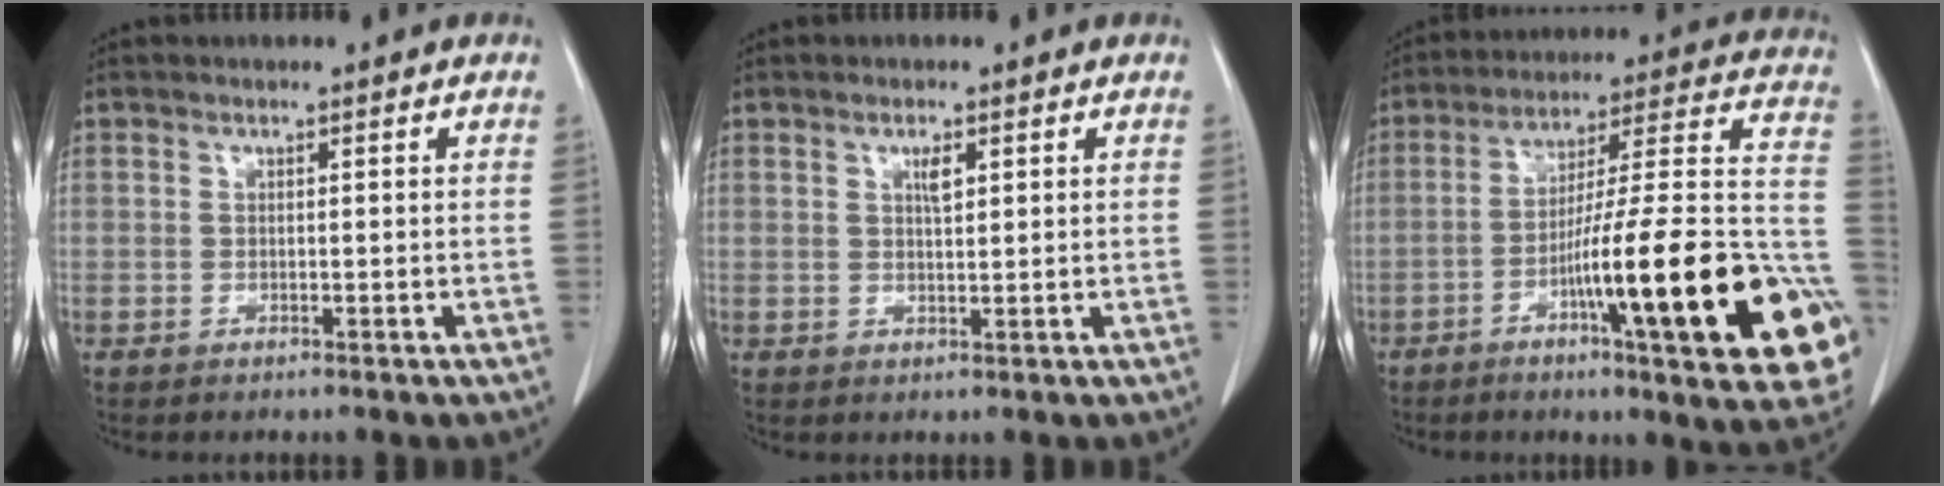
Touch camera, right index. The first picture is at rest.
{"total": 2.0, "force": [0.9, 0.5, 1.7], "torque": [-0.030, -0.002, 0.016]}
{"total": 27.0, "force": [-8.9, 2.5, 25.4], "torque": [-0.270, 0.005, -0.128]}